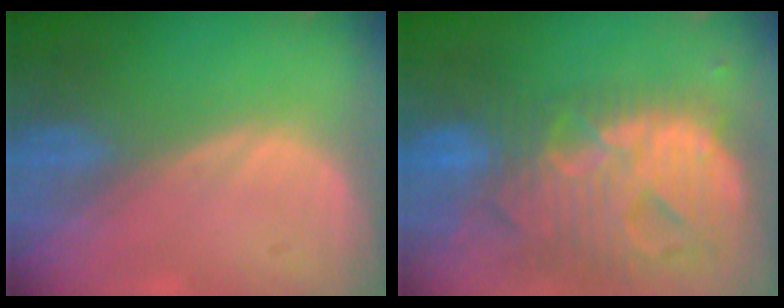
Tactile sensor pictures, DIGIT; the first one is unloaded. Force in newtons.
{"total": 13.8, "press": 11.7, "slide": 7.2}